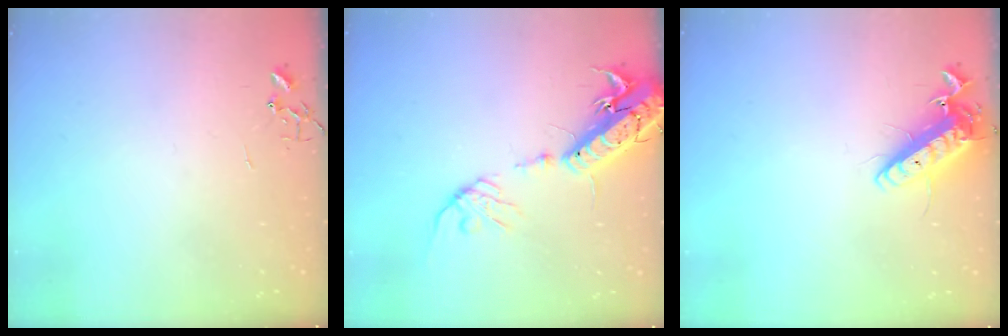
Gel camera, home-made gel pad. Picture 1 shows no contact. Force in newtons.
{"total": 18.1, "press": 17.7, "slide": 3.8}
{"total": 14.1, "press": 13.9, "slide": 2.6}